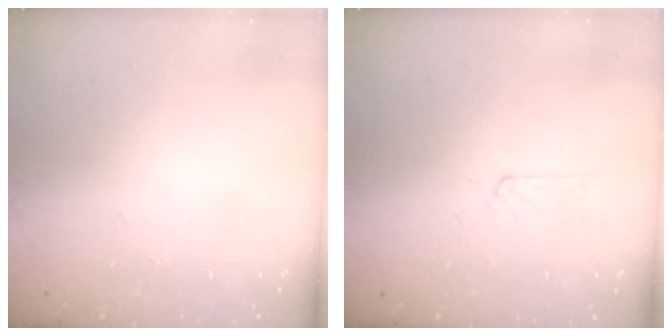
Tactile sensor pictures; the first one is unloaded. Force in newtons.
{"total": 3.5, "press": 3.5, "slide": 0.3}